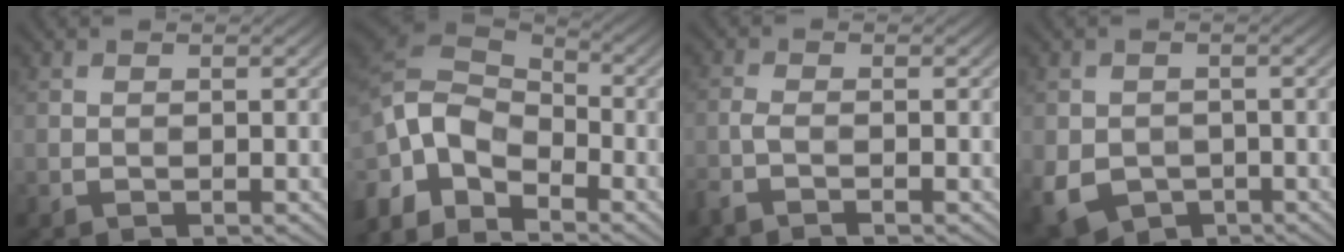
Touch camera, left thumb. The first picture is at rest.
{"total": 10.9, "force": [-5.5, 6.2, 7.1], "torque": [-0.179, -0.005, -0.127]}
{"total": 2.2, "force": [-1.7, 0.3, 1.4], "torque": [-0.038, -0.006, -0.046]}
{"total": 5.7, "force": [-2.1, 4.5, 2.8], "torque": [-0.077, -0.028, -0.033]}